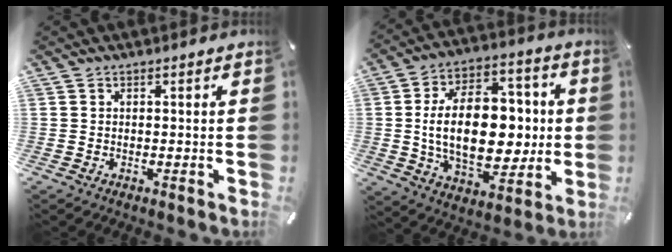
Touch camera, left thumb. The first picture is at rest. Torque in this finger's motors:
{"motor_torque": [2.47, 2.54, 0.83, 0.23, 0.77]}